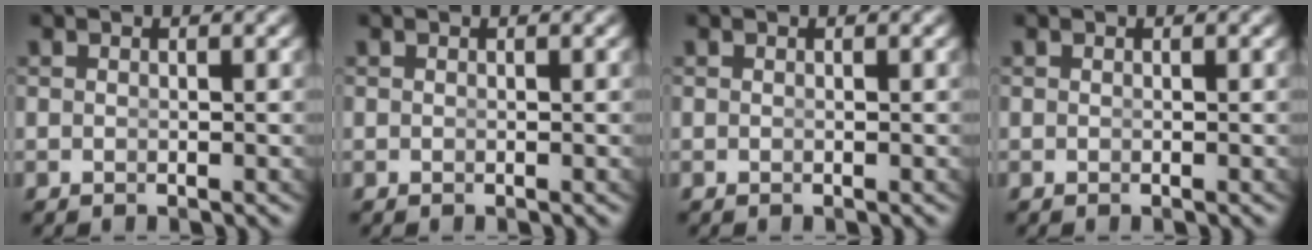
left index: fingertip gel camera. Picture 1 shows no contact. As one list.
[{"total": 0.0}, {"total": 0.0}, {"total": 0.0}]